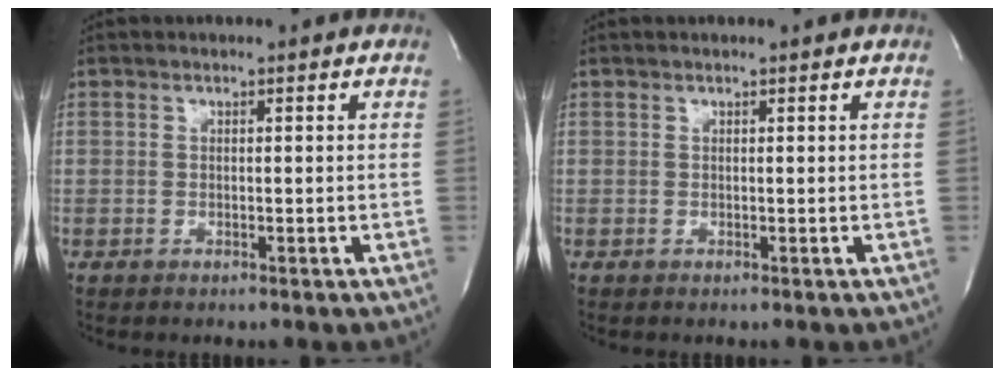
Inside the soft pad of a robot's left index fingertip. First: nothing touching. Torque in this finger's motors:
{"motor_torque": [0.00, 0.00, 0.00, 0.00]}